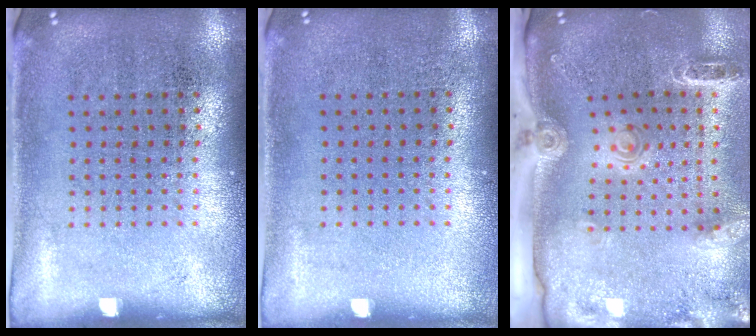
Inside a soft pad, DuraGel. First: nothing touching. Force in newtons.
{"total": 0.0}
{"total": 2.6, "press": 1.9, "slide": 1.7}